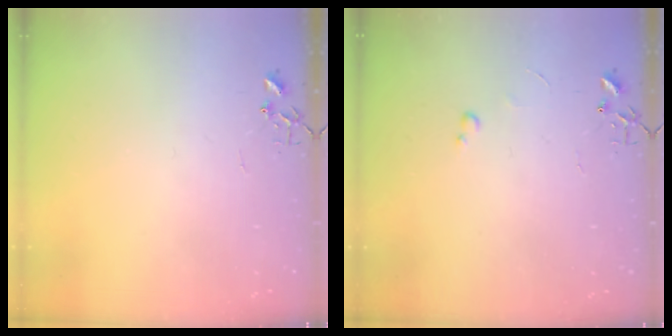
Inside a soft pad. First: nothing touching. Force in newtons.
{"total": 2.4, "press": 2.3, "slide": 0.4}